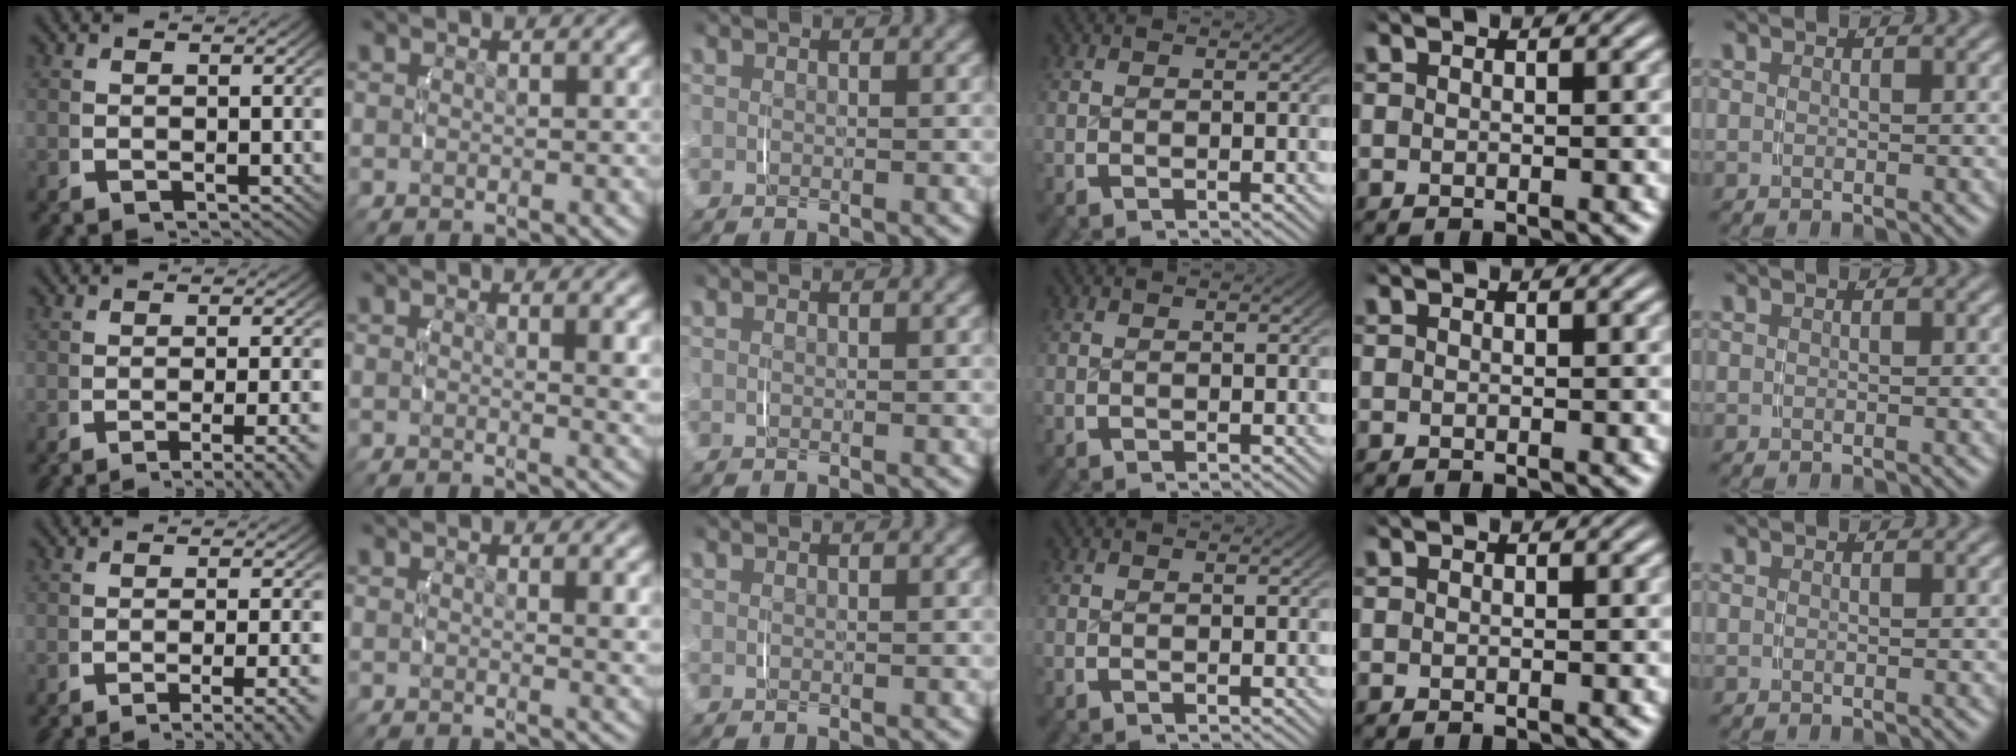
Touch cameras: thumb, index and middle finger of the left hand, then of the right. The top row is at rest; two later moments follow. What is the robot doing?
{"motion": "lift_and_place", "object": "glasses case"}